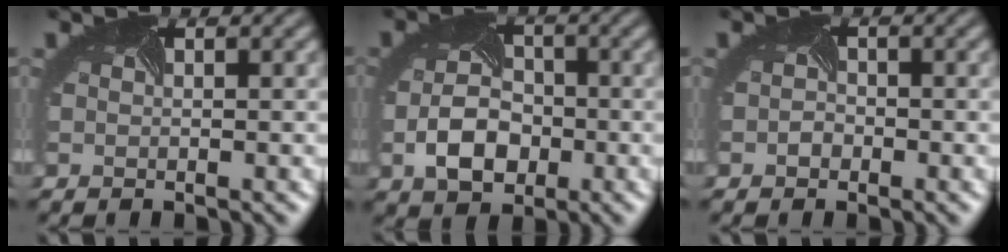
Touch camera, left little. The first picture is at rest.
{"total": 4.8, "force": [-1.3, 3.4, 3.2], "torque": [-0.067, -0.009, -0.024]}
{"total": 0.8, "force": [-0.4, 0.6, 0.2], "torque": [-0.007, -0.003, -0.011]}